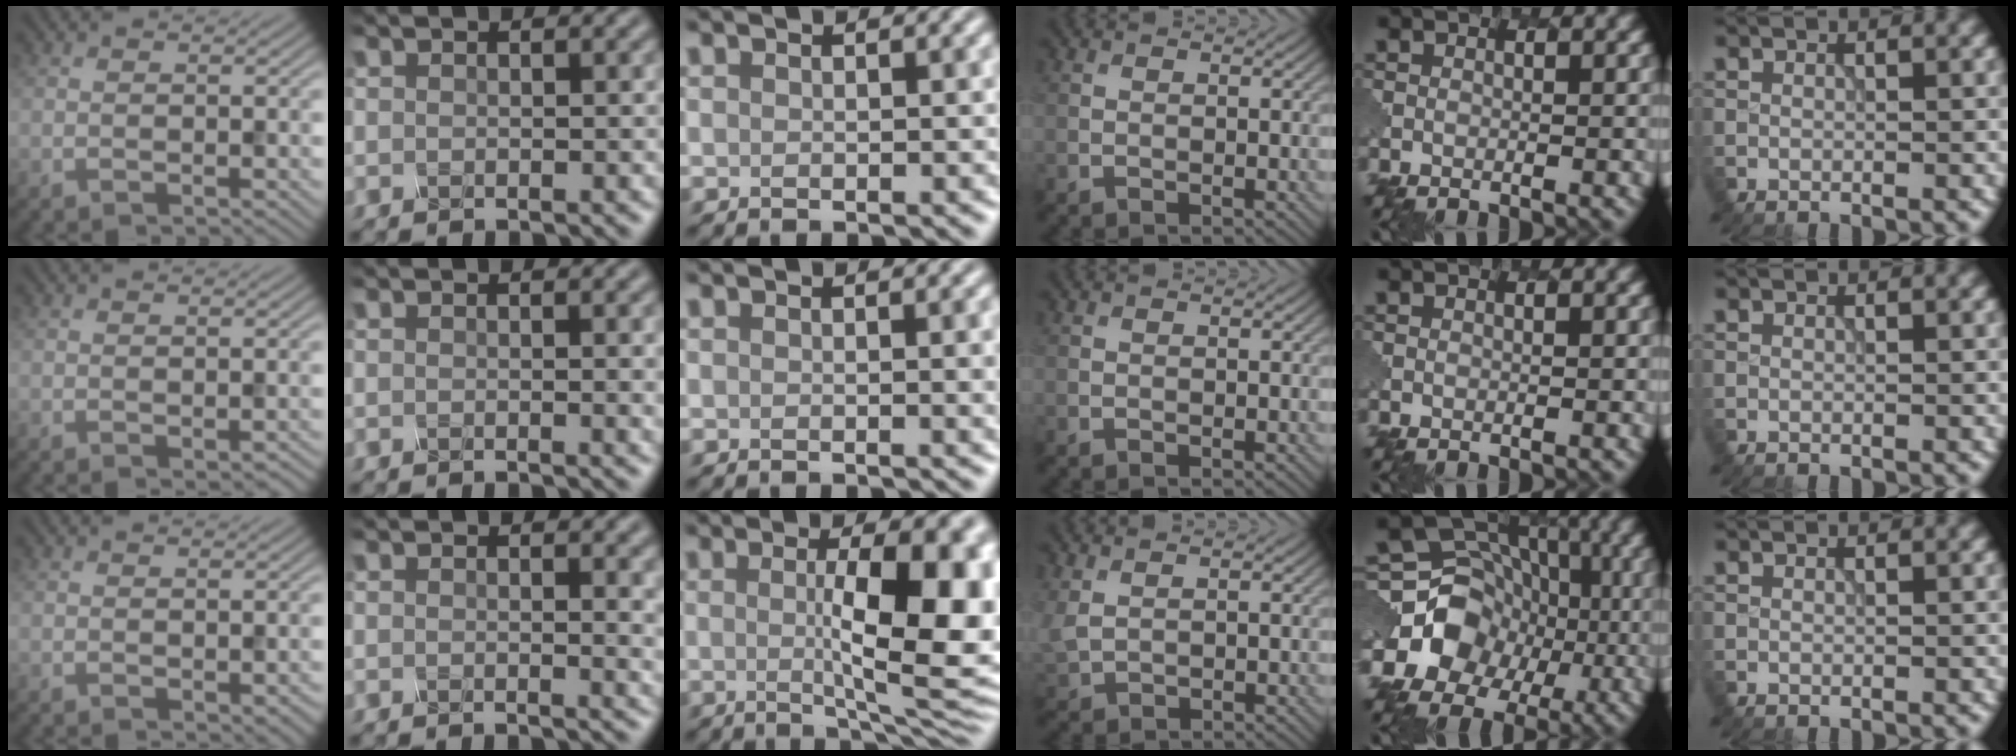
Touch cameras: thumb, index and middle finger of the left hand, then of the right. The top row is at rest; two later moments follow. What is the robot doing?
{"motion": "screw", "object": "spray bottle"}